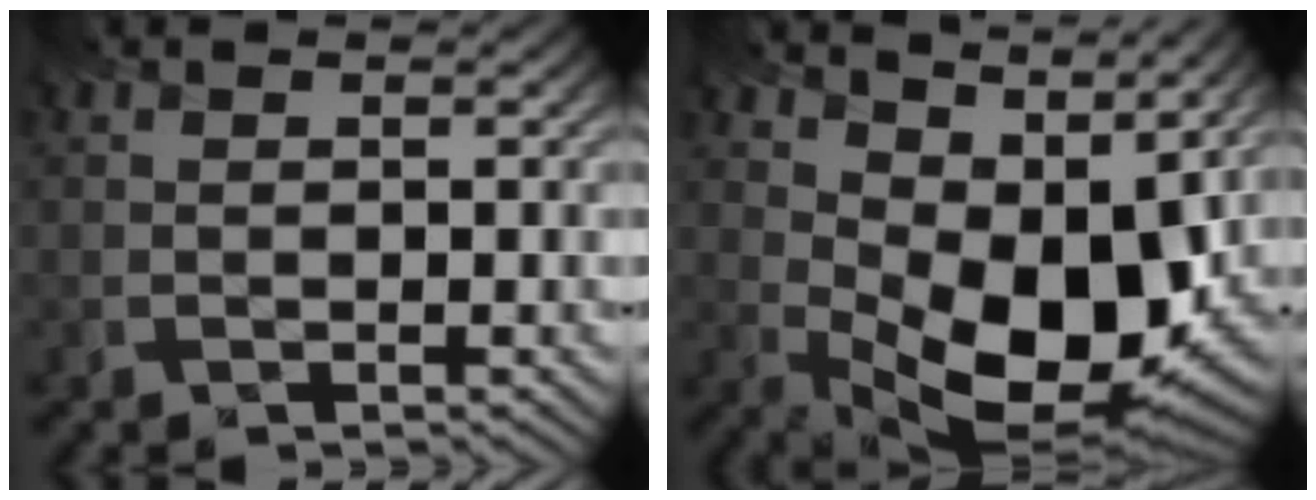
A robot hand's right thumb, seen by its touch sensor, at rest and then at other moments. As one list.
[{"total": 13.4, "force": [3.7, 7.9, 10.1], "torque": [-0.176, -0.022, 0.075]}]